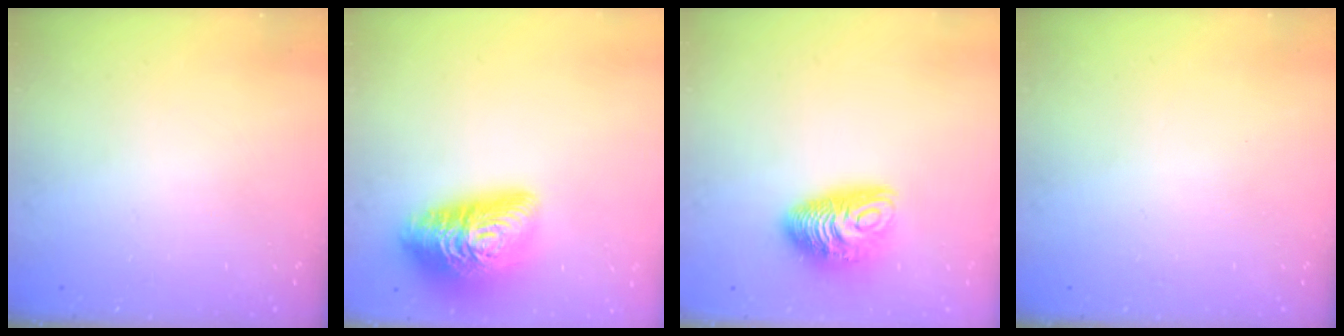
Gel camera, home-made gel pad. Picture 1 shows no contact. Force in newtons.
{"total": 23.6, "press": 23.6, "slide": 0.9}
{"total": 10.9, "press": 10.9, "slide": 0.9}
{"total": 0.0}